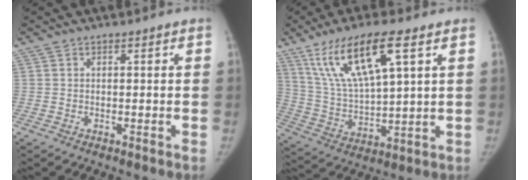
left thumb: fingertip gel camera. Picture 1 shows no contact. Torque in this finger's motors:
{"motor_torque": [0.24, 0.26, 1.37, -1.40, 0.27]}